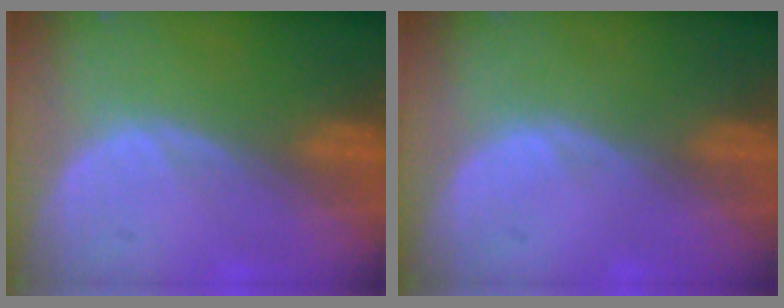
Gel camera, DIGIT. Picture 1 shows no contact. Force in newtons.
{"total": 0.0}